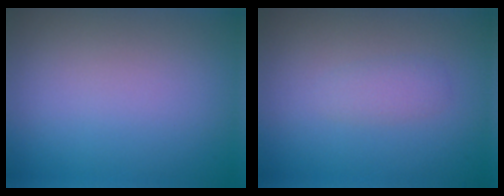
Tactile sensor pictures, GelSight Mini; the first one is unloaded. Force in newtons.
{"total": 1.2, "press": 1.2, "slide": 0.1}